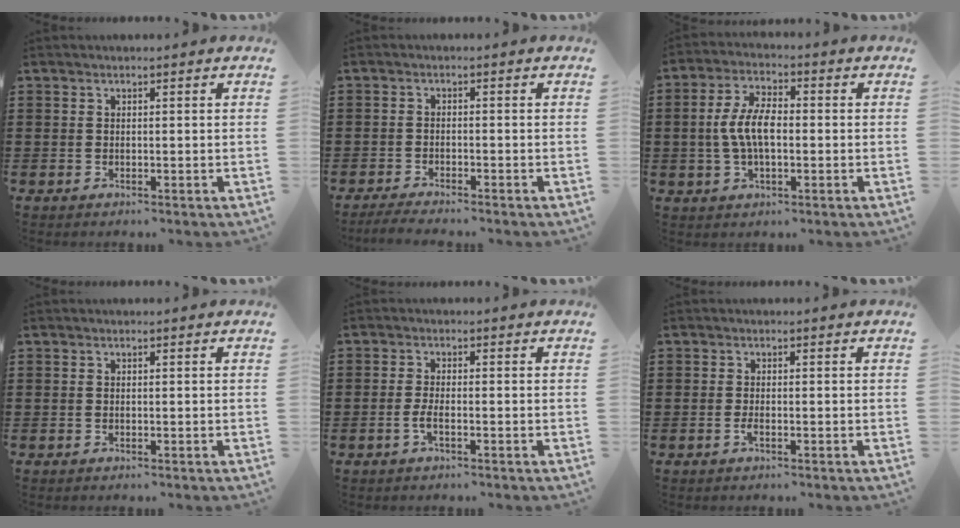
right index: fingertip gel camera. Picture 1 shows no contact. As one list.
[{"total": 2.1, "force": [-2.1, -0.1, 0.4], "torque": [-0.006, 0.000, -0.042]}, {"total": 7.2, "force": [-0.5, 3.4, 6.4], "torque": [-0.143, 0.000, -0.016]}, {"total": 0.0}, {"total": 2.2, "force": [-0.9, 0.4, 1.9], "torque": [-0.042, -0.004, -0.019]}, {"total": 1.1, "force": [-0.5, 0.2, 1.0], "torque": [-0.027, -0.008, -0.010]}]